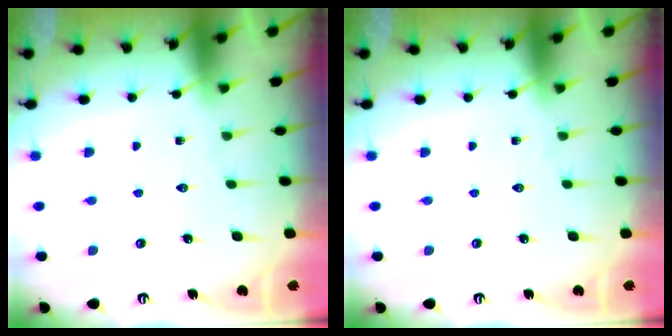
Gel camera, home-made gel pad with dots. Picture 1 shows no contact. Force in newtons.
{"total": 0.0}